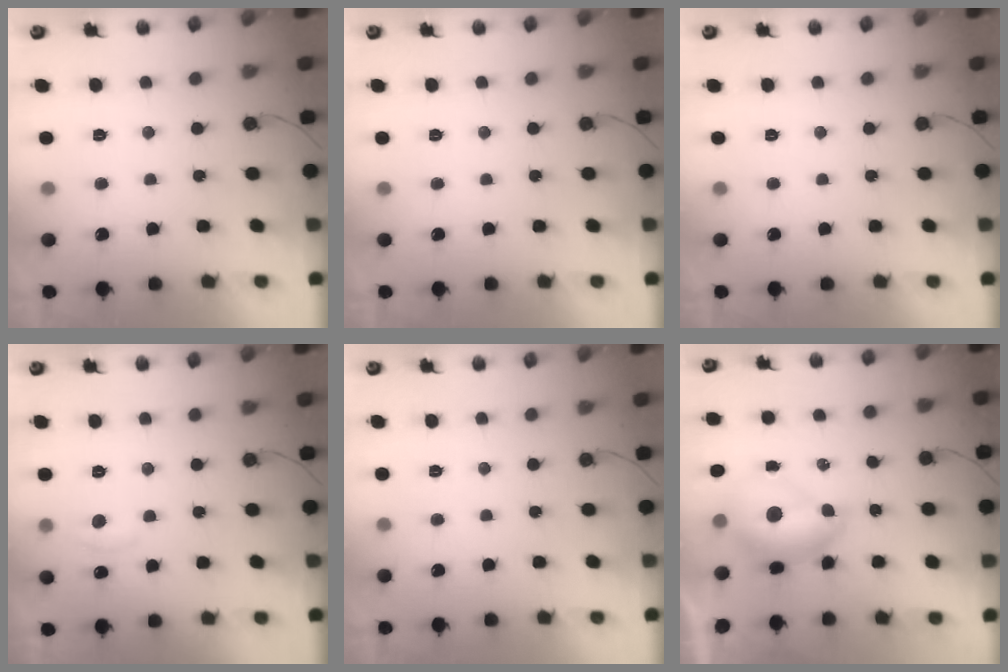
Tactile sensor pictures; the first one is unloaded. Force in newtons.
{"total": 0.0}
{"total": 0.0}
{"total": 5.5, "press": 5.5, "slide": 0.6}
{"total": 0.0}
{"total": 8.5, "press": 8.4, "slide": 0.8}